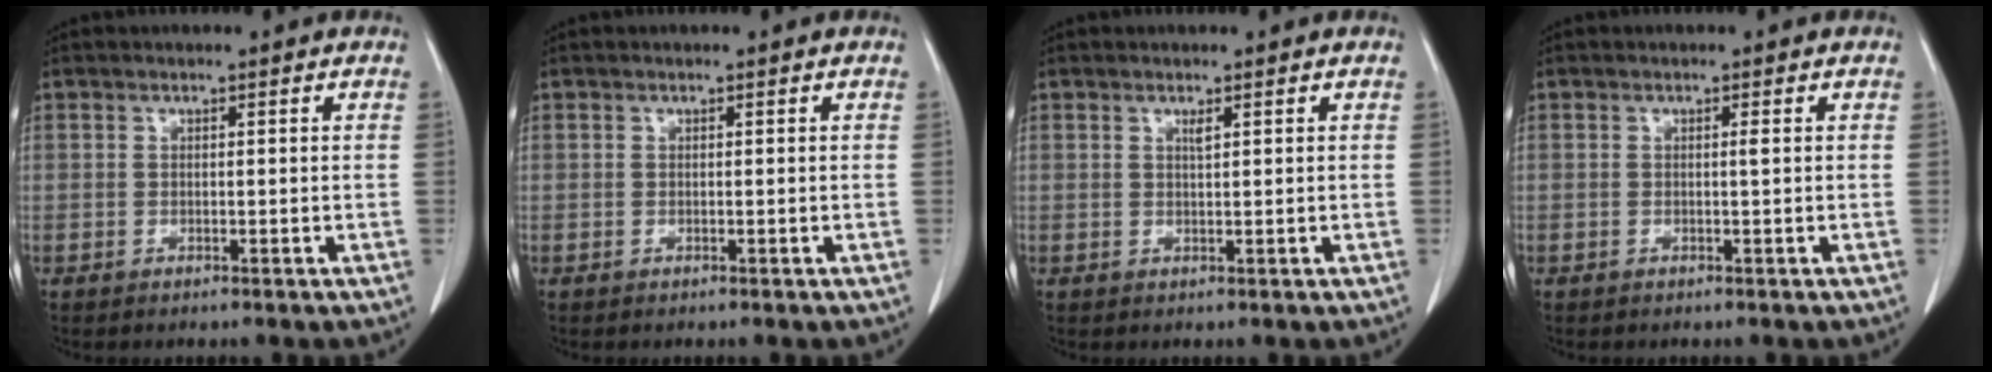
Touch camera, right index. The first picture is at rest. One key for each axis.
{"total": 0.0}
{"total": 1.0, "fx": 0.6, "fy": 0.0, "fz": 0.7, "tx": -0.016, "ty": -0.004, "tz": 0.012}
{"total": 0.6, "fx": 0.1, "fy": -0.1, "fz": 0.5, "tx": -0.009, "ty": -0.001, "tz": 0.002}